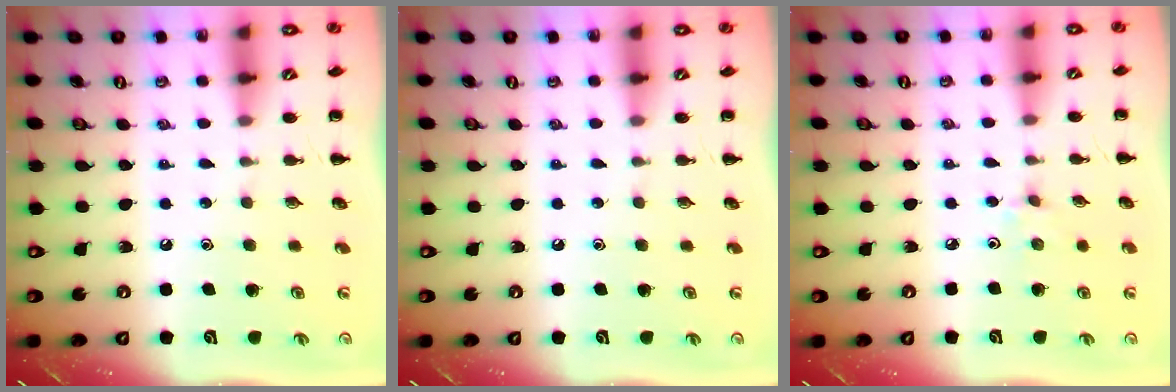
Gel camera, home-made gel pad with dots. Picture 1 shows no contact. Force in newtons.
{"total": 0.0}
{"total": 1.7, "press": 1.6, "slide": 0.6}